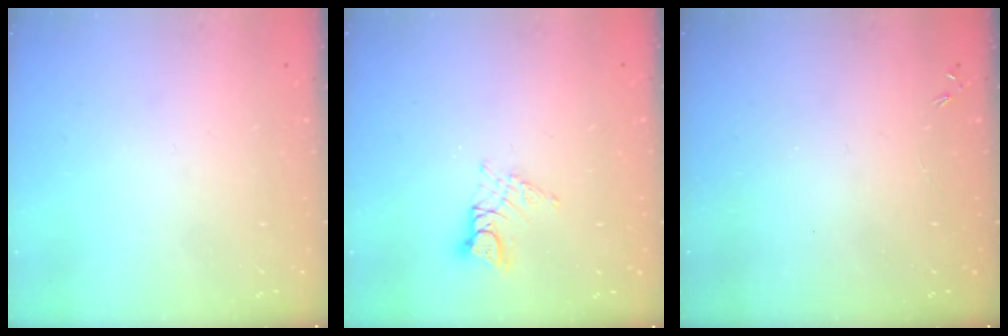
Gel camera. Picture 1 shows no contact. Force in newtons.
{"total": 5.9, "press": 5.9, "slide": 0.4}
{"total": 0.0}